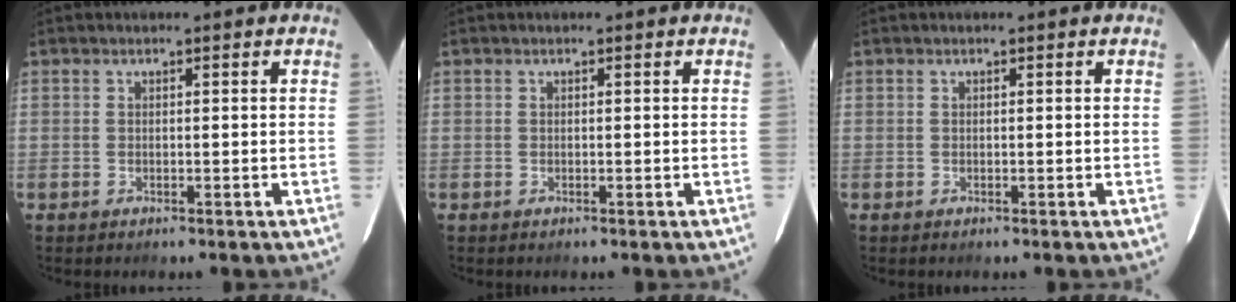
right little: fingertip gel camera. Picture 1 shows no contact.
{"total": 0.0}
{"total": 0.0}